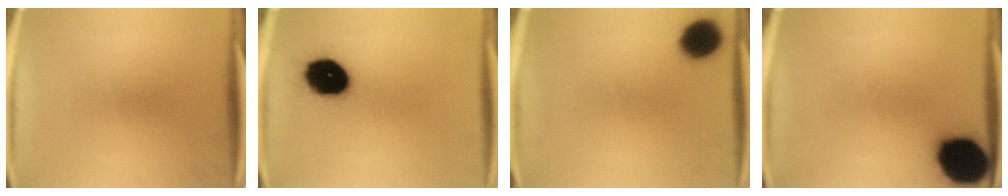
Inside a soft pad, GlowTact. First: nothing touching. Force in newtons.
{"total": 14.3}
{"total": 10.1}
{"total": 17.8}